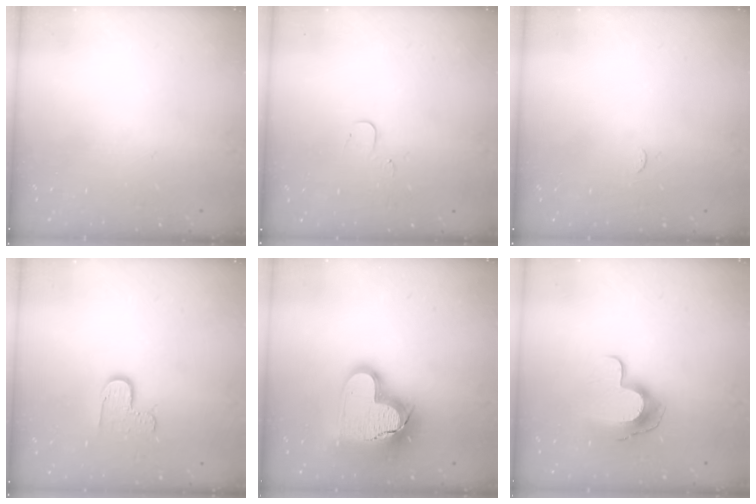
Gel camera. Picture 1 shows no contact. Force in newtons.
{"total": 3.2, "press": 3.2, "slide": 0.3}
{"total": 2.9, "press": 2.8, "slide": 0.4}
{"total": 6.5, "press": 6.5, "slide": 0.3}
{"total": 18.3, "press": 18.2, "slide": 1.4}
{"total": 11.4, "press": 11.4, "slide": 0.4}